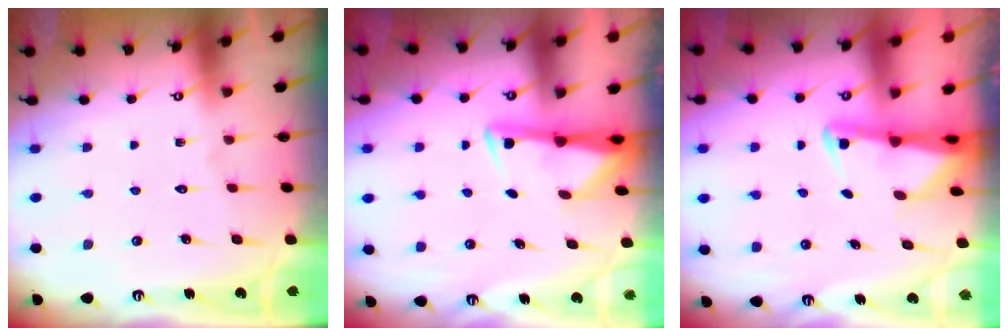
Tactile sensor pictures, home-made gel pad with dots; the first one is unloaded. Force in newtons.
{"total": 3.0, "press": 2.9, "slide": 0.5}
{"total": 2.3, "press": 2.3, "slide": 0.5}